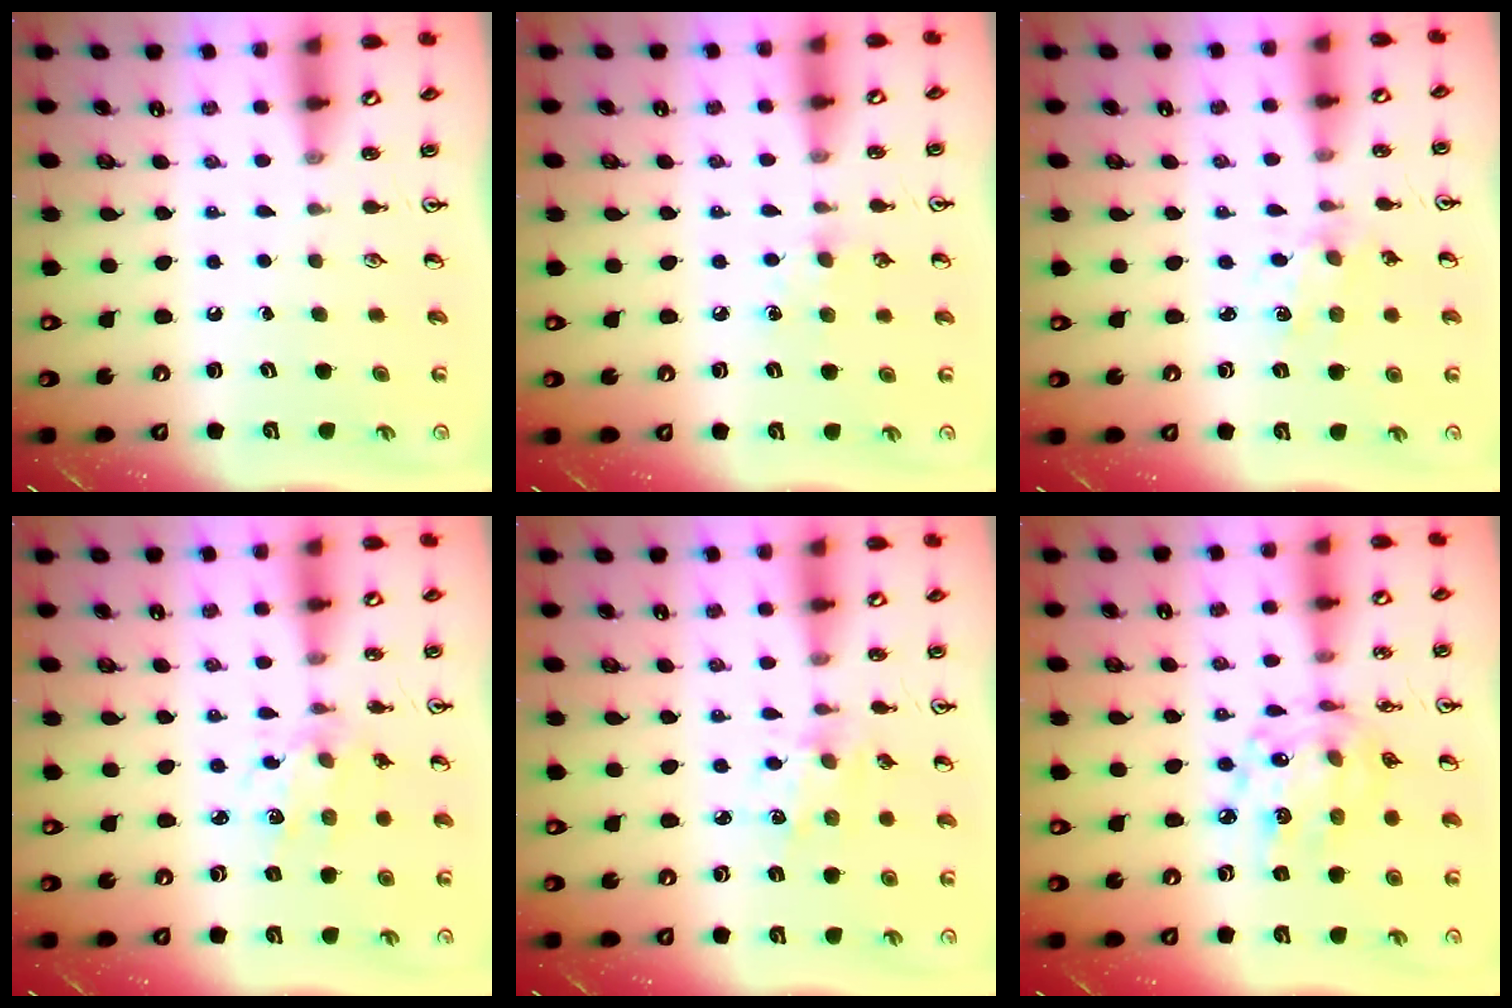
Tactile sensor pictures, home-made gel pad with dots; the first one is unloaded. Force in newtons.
{"total": 6.5, "press": 6.4, "slide": 1.0}
{"total": 1.7, "press": 1.7, "slide": 0.3}
{"total": 3.5, "press": 3.4, "slide": 1.0}
{"total": 2.9, "press": 2.8, "slide": 0.8}
{"total": 13.8, "press": 13.8, "slide": 1.0}